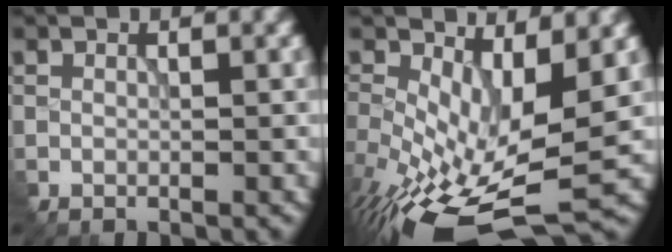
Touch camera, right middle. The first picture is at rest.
{"total": 9.9, "force": [-2.1, 4.5, 8.5], "torque": [-0.172, -0.034, -0.028]}